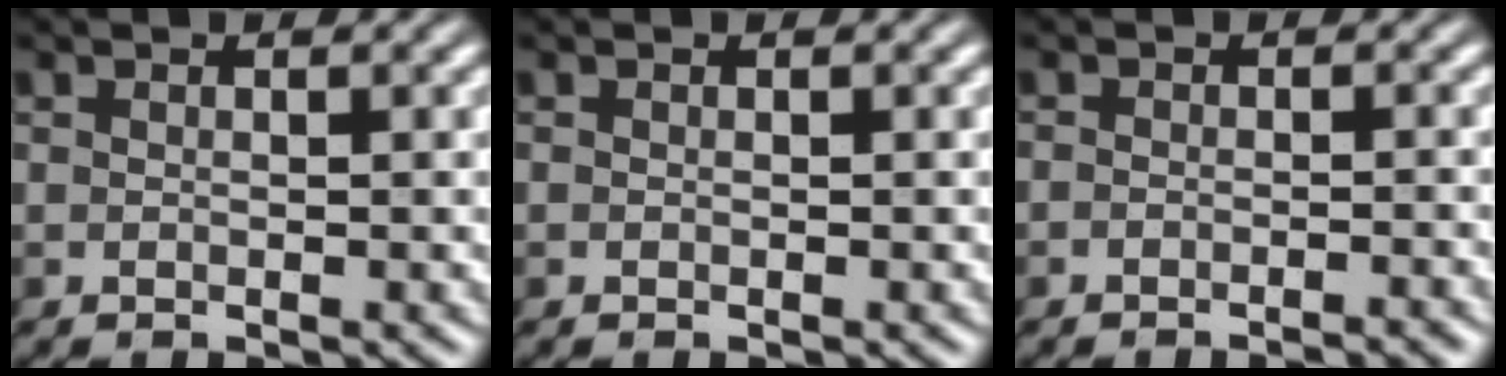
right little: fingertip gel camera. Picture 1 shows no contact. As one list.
[{"total": 0.0}, {"total": 2.0, "force": [-1.8, 0.2, 0.7], "torque": [-0.008, 0.007, -0.025]}]